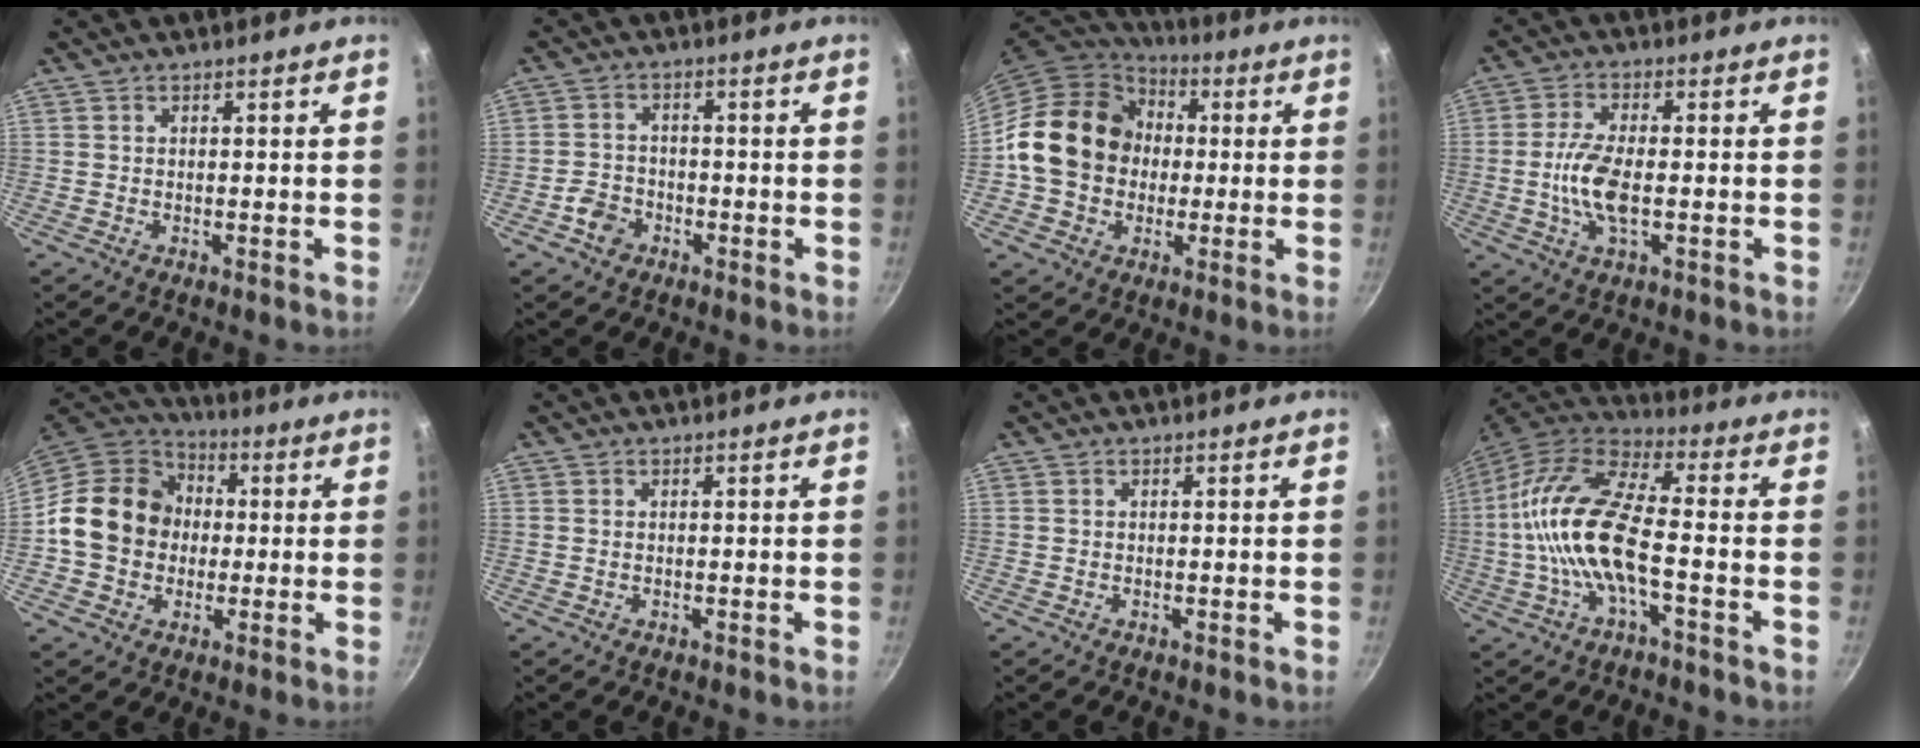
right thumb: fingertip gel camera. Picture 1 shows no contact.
{"total": 4.1, "force": [-2.2, 3.2, 1.4], "torque": [-0.014, 0.025, -0.039]}
{"total": 17.1, "force": [0.6, 14.4, 9.2], "torque": [-0.126, 0.031, 0.001]}
{"total": 8.5, "force": [-1.1, 3.5, 7.7], "torque": [-0.155, 0.008, -0.027]}
{"total": 16.1, "force": [-0.1, 13.8, 8.4], "torque": [-0.113, 0.030, -0.016]}
{"total": 0.0}
{"total": 0.0}
{"total": 16.8, "force": [-2.7, 6.1, 15.4], "torque": [-0.302, 0.036, -0.065]}